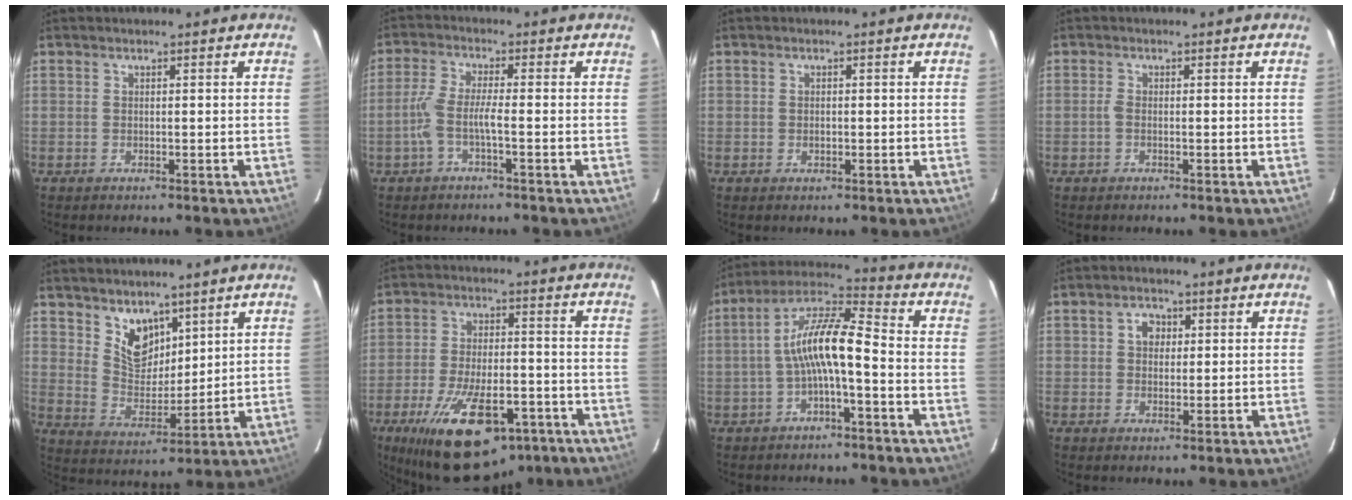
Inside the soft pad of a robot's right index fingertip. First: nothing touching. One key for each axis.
{"total": 4.6, "fx": -1.9, "fy": 0.3, "fz": 4.2, "tx": -0.098, "ty": 0.003, "tz": -0.036}
{"total": 0.9, "fx": -0.1, "fy": 0.9, "fz": 0.3, "tx": -0.005, "ty": 0.000, "tz": -0.001}
{"total": 1.1, "fx": -0.3, "fy": 0.5, "fz": 0.9, "tx": -0.021, "ty": 0.002, "tz": -0.008}
{"total": 8.2, "fx": 5.6, "fy": 4.9, "fz": 3.6, "tx": -0.054, "ty": 0.000, "tz": 0.114}
{"total": 20.1, "fx": -11.7, "fy": 9.0, "fz": 13.7, "tx": -0.261, "ty": -0.022, "tz": -0.178}
{"total": 10.3, "fx": -2.3, "fy": 2.3, "fz": 9.7, "tx": -0.200, "ty": 0.022, "tz": -0.045}
{"total": 3.2, "fx": 0.8, "fy": 2.6, "fz": 1.6, "tx": -0.020, "ty": 0.012, "tz": 0.014}